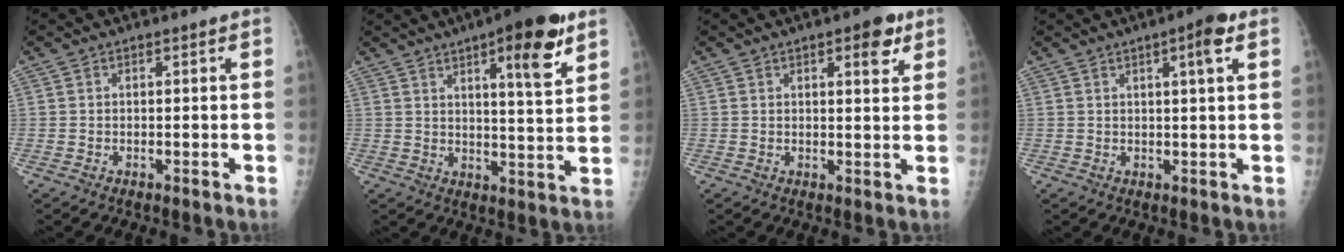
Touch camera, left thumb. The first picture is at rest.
{"total": 13.2, "force": [7.2, 2.9, 10.6], "torque": [-0.133, -0.034, 0.097]}
{"total": 5.4, "force": [2.9, 2.0, 4.2], "torque": [-0.040, -0.010, 0.032]}
{"total": 4.9, "force": [2.3, 0.6, 4.3], "torque": [-0.061, -0.006, 0.030]}